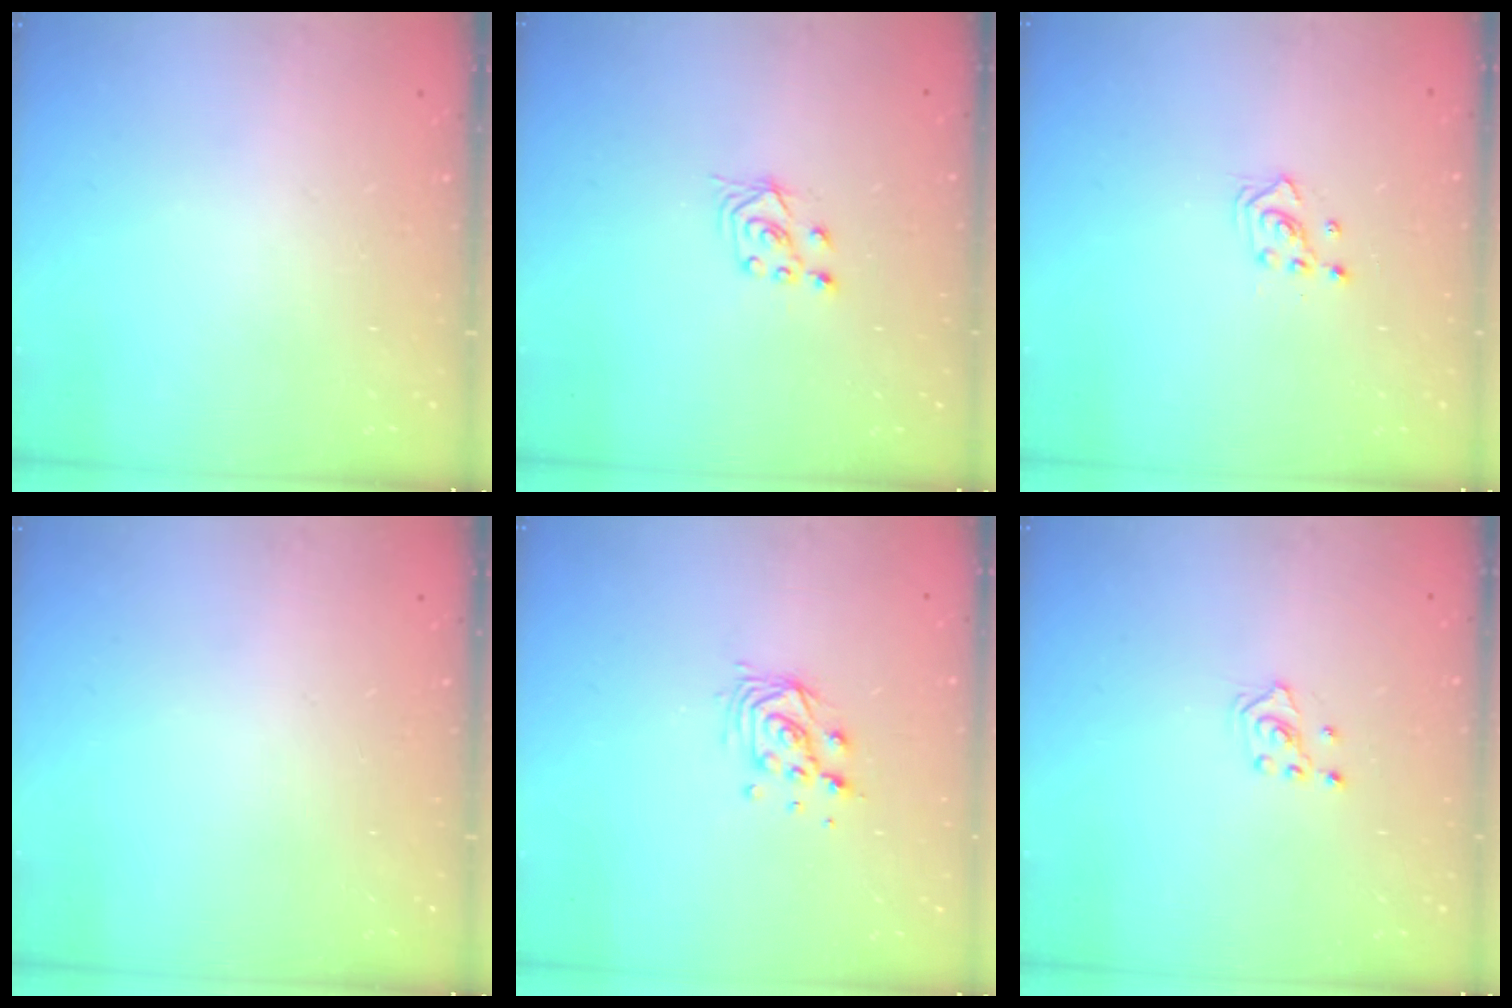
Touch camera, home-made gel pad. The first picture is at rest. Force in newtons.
{"total": 3.0, "press": 2.8, "slide": 0.9}
{"total": 2.3, "press": 2.3, "slide": 0.3}
{"total": 0.0}
{"total": 8.2, "press": 8.2, "slide": 0.6}
{"total": 2.1, "press": 1.8, "slide": 0.9}